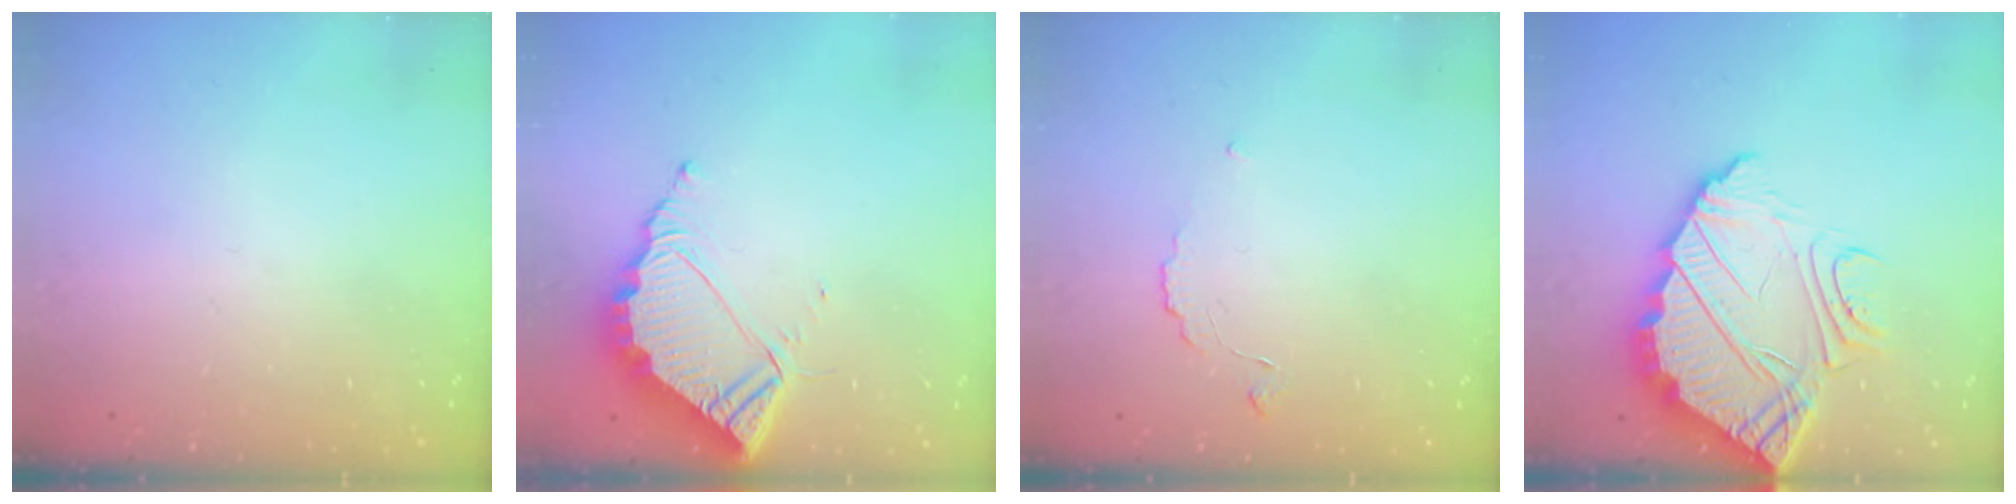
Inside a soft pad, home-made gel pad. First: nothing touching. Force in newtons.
{"total": 8.3, "press": 8.3, "slide": 0.5}
{"total": 4.9, "press": 4.9, "slide": 0.5}
{"total": 8.1, "press": 8.1, "slide": 0.7}